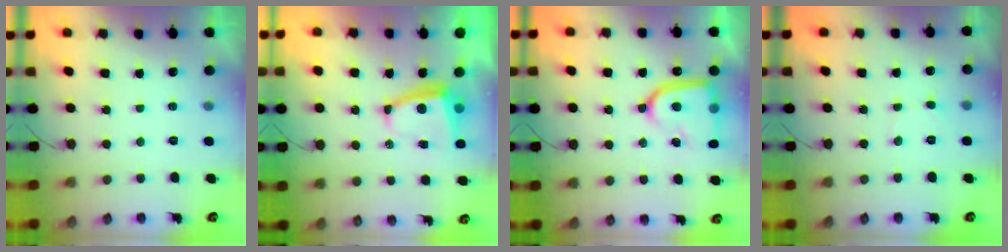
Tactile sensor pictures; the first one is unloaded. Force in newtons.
{"total": 5.4, "press": 5.4, "slide": 0.6}
{"total": 16.8, "press": 16.7, "slide": 1.7}
{"total": 1.9, "press": 1.9, "slide": 0.2}